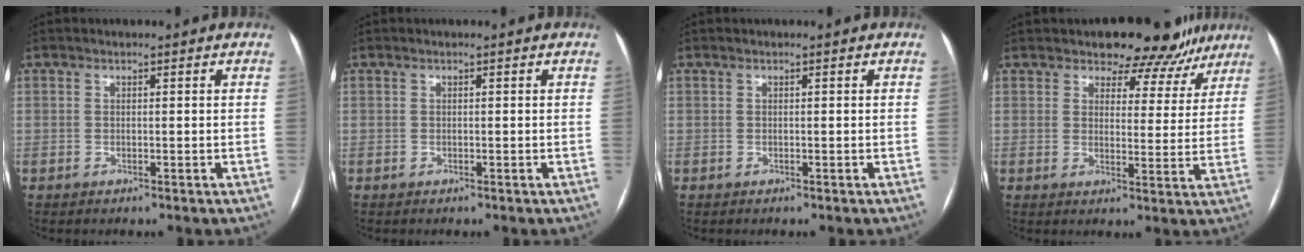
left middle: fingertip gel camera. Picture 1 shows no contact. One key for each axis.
{"total": 0.0}
{"total": 0.0}
{"total": 10.0, "fx": 8.4, "fy": 5.1, "fz": 2.1, "tx": 0.008, "ty": -0.004, "tz": 0.084}